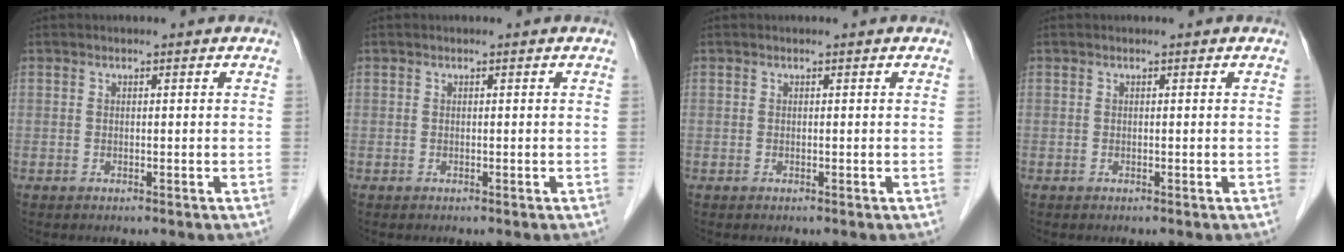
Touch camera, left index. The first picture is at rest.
{"total": 0.0}
{"total": 0.0}
{"total": 0.0}